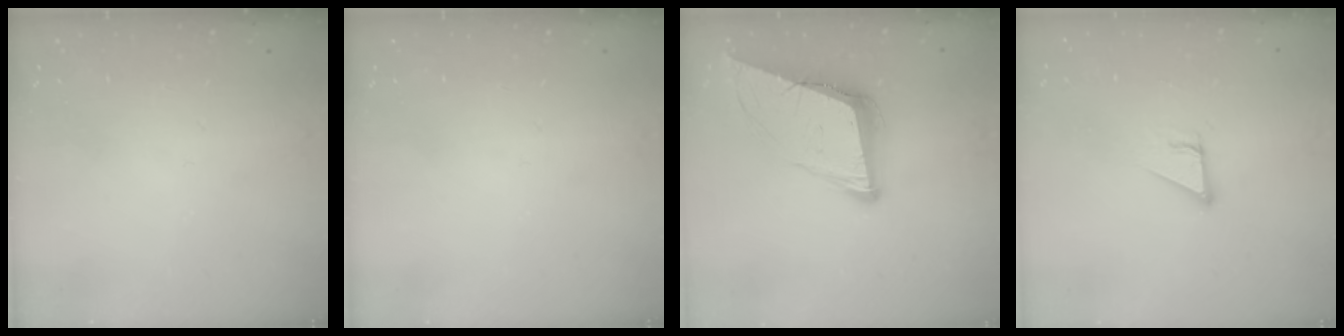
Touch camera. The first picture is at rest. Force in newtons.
{"total": 0.0}
{"total": 11.8, "press": 11.2, "slide": 3.8}
{"total": 4.0, "press": 4.0, "slide": 0.2}